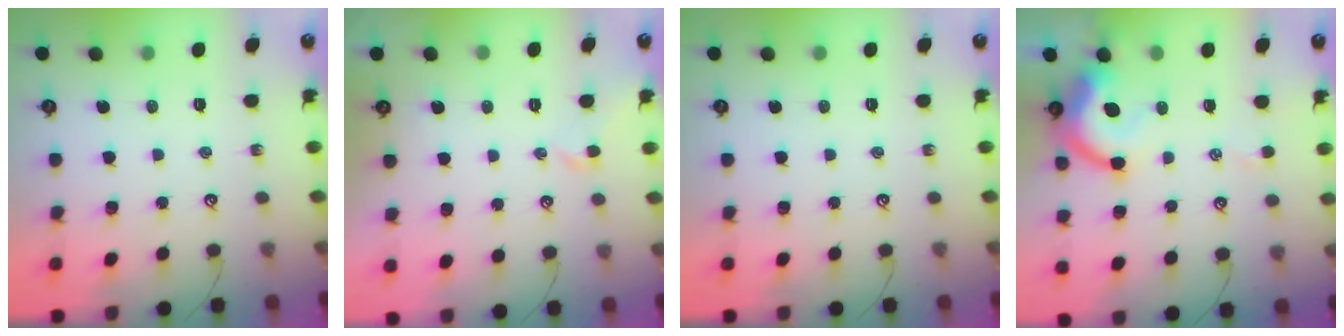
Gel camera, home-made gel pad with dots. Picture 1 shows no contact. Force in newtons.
{"total": 0.9, "press": 0.6, "slide": 0.7}
{"total": 0.0}
{"total": 7.9, "press": 7.8, "slide": 1.4}